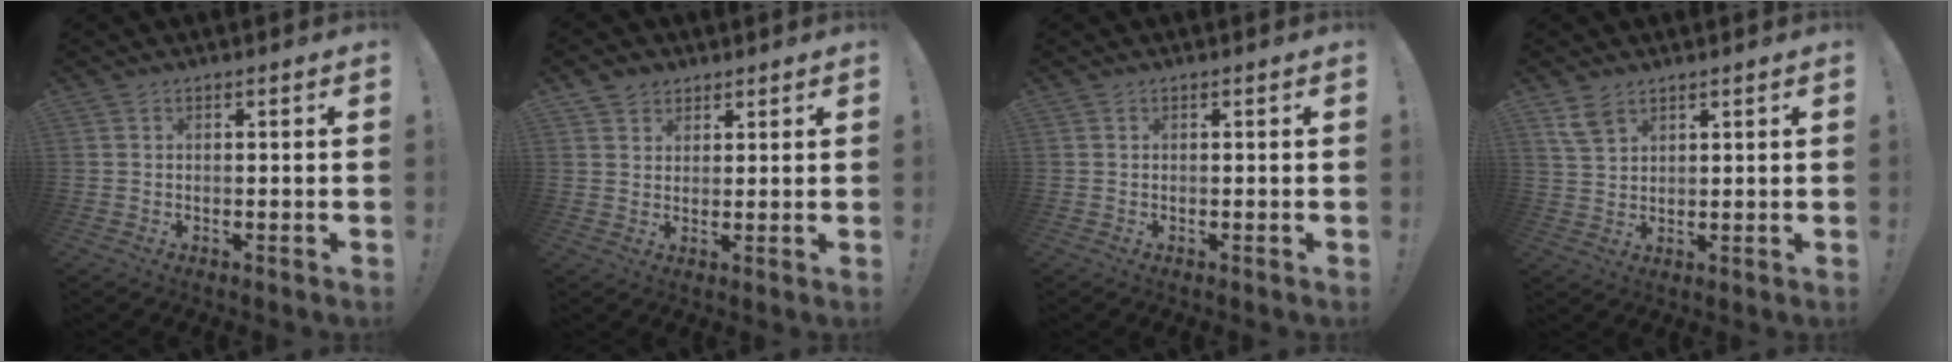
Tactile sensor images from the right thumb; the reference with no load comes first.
{"total": 3.8, "force": [2.6, 2.7, 0.3], "torque": [0.000, -0.014, 0.046]}
{"total": 0.0}
{"total": 5.8, "force": [3.9, 3.1, 2.9], "torque": [-0.049, -0.015, 0.076]}